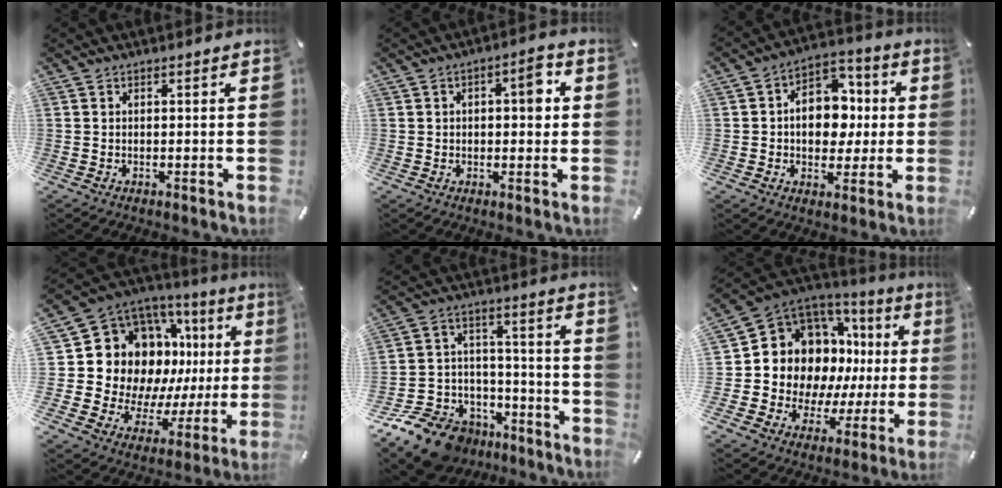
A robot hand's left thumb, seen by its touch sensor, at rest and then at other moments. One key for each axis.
{"total": 6.4, "fx": 1.0, "fy": 3.2, "fz": 5.4, "tx": -0.063, "ty": 0.002, "tz": 0.006}
{"total": 11.2, "fx": -0.5, "fy": 8.8, "fz": 6.8, "tx": -0.100, "ty": 0.008, "tz": -0.008}
{"total": 19.6, "fx": 5.6, "fy": 14.6, "fz": 11.7, "tx": -0.186, "ty": -0.066, "tz": 0.138}
{"total": 15.1, "fx": -11.0, "fy": 9.2, "fz": 4.8, "tx": -0.090, "ty": 0.063, "tz": -0.183}
{"total": 14.0, "fx": 4.2, "fy": 11.5, "fz": 6.8, "tx": -0.121, "ty": -0.064, "tz": 0.094}